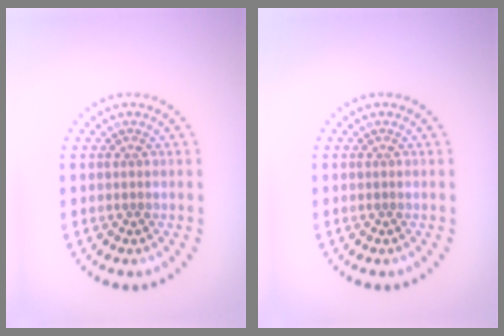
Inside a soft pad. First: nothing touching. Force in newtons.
{"total": 0.0}